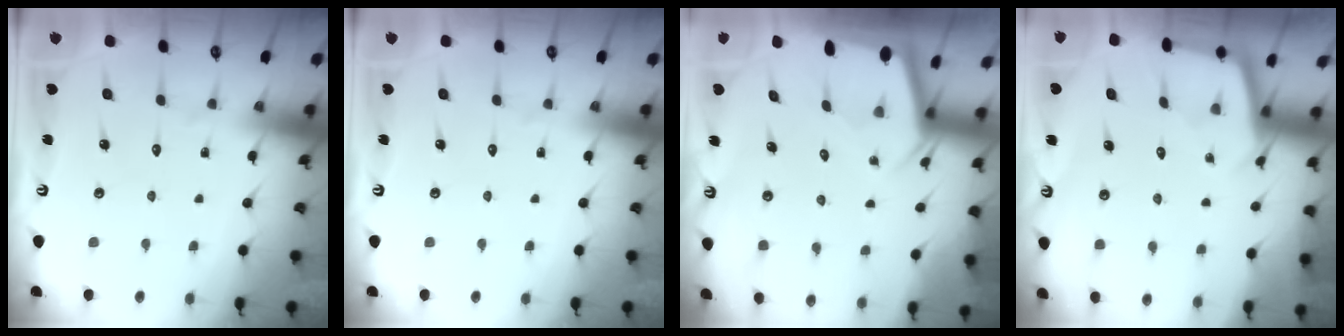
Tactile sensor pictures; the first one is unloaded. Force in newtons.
{"total": 0.0}
{"total": 2.4, "press": 2.4, "slide": 0.1}
{"total": 2.4, "press": 2.4, "slide": 0.1}